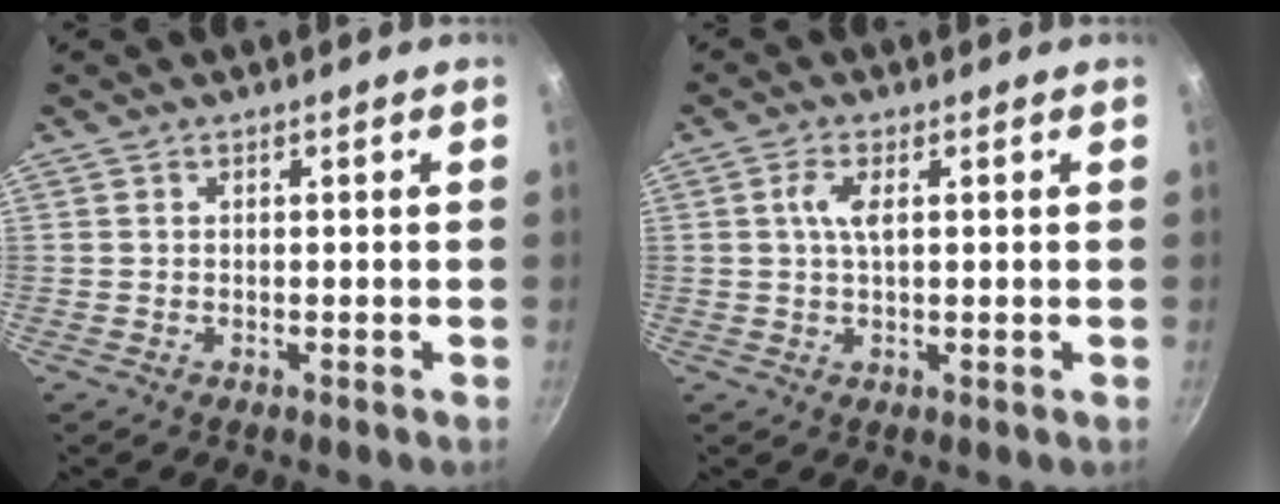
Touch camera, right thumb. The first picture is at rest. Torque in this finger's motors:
{"motor_torque": [1.04, 0.88, 0.49, -0.06, 0.06]}